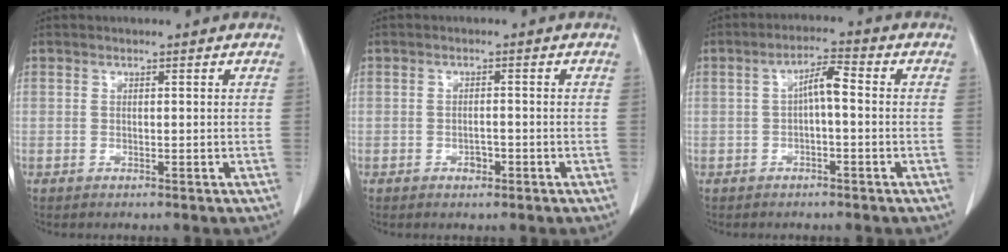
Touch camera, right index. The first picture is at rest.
{"total": 1.7, "force": [-0.8, 0.9, 1.1], "torque": [-0.018, 0.003, -0.011]}
{"total": 4.2, "force": [-0.1, 0.9, 4.1], "torque": [-0.072, 0.016, -0.002]}